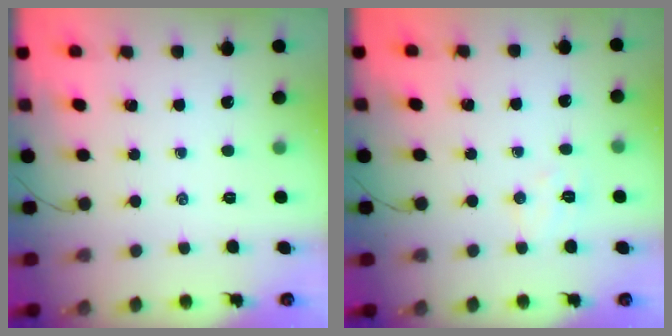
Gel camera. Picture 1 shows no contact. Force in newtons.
{"total": 6.0, "press": 5.9, "slide": 1.1}